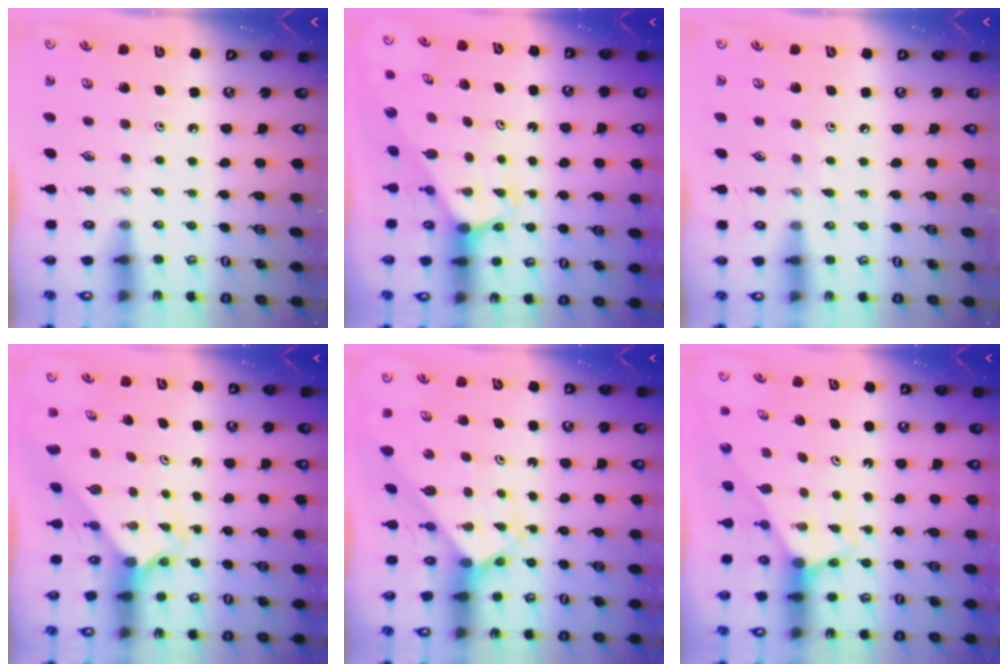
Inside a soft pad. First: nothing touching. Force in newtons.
{"total": 2.0, "press": 2.0, "slide": 0.1}
{"total": 3.4, "press": 3.3, "slide": 0.5}
{"total": 2.3, "press": 2.3, "slide": 0.2}
{"total": 2.7, "press": 2.7, "slide": 0.1}
{"total": 2.7, "press": 2.7, "slide": 0.2}